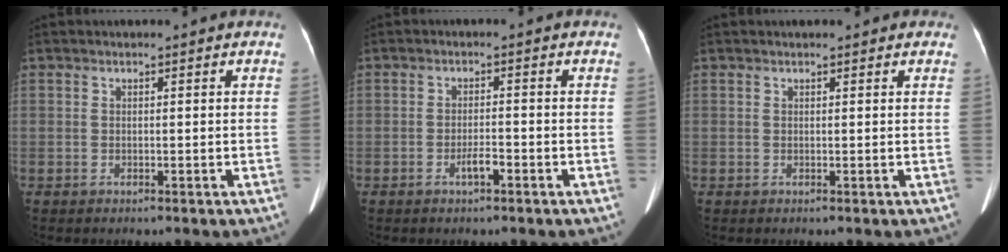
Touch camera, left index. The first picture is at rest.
{"total": 2.2, "force": [-1.5, 0.4, 1.6], "torque": [-0.031, -0.002, -0.025]}
{"total": 2.4, "force": [1.9, 1.0, 1.2], "torque": [-0.009, 0.021, 0.017]}